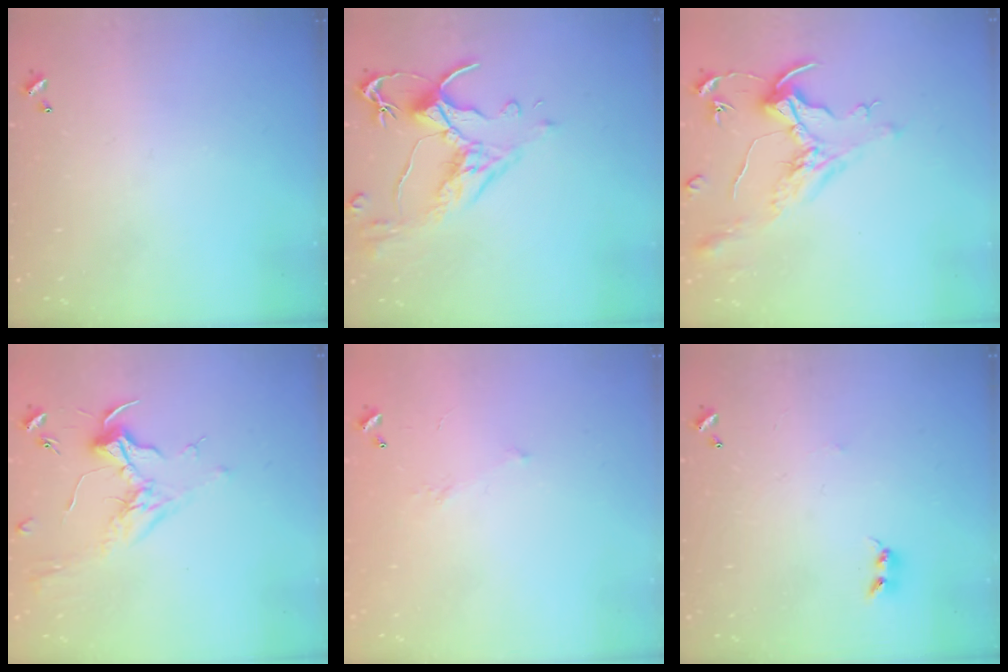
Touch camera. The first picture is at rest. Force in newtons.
{"total": 2.6, "press": 2.2, "slide": 1.3}
{"total": 1.6, "press": 1.4, "slide": 0.7}
{"total": 1.8, "press": 1.7, "slide": 0.7}
{"total": 5.5, "press": 5.5, "slide": 0.9}
{"total": 2.5, "press": 2.5, "slide": 0.4}